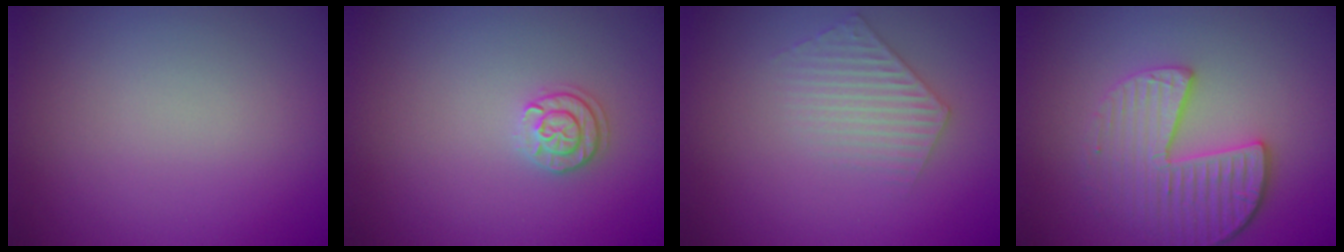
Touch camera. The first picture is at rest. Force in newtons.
{"total": 1.8, "press": 1.7, "slide": 0.4}
{"total": 2.4, "press": 2.4, "slide": 0.3}
{"total": 4.2, "press": 3.7, "slide": 2.0}